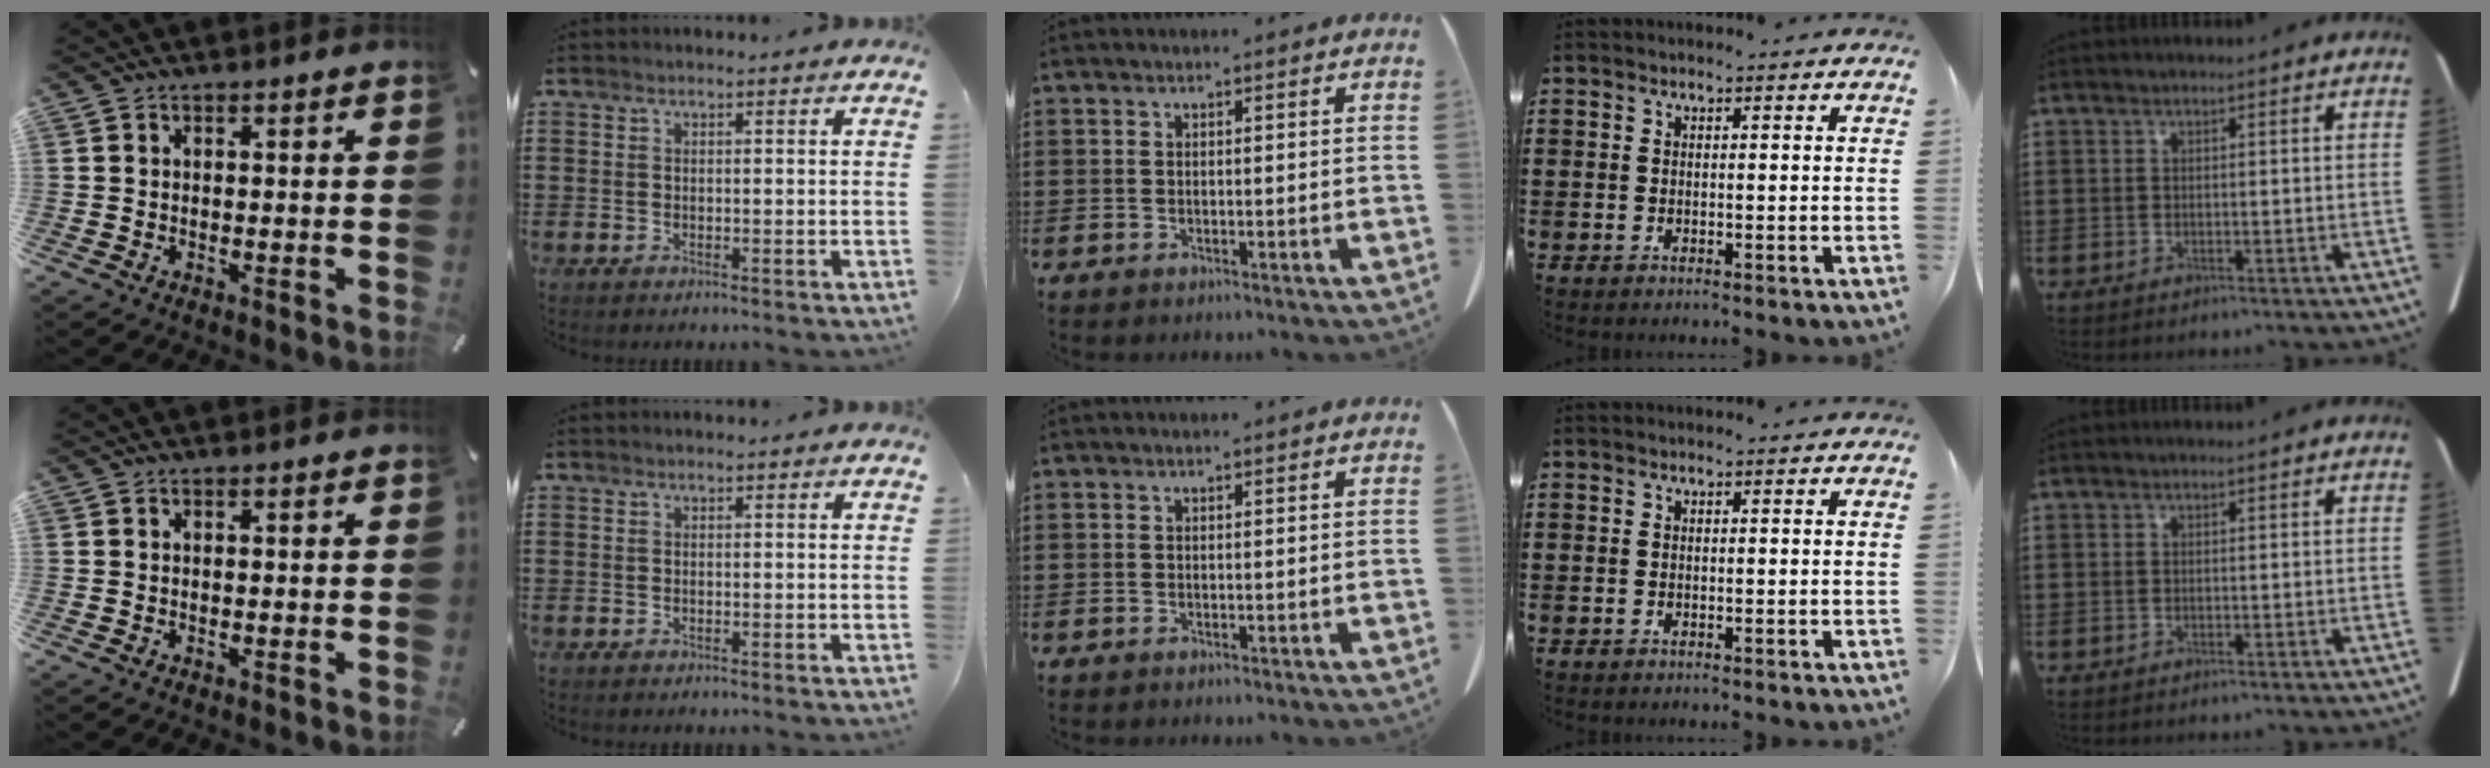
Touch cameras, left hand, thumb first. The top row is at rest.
{}